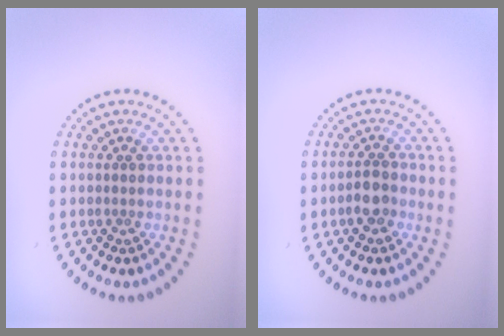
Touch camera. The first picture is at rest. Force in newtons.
{"total": 2.0, "press": 1.8, "slide": 0.8}